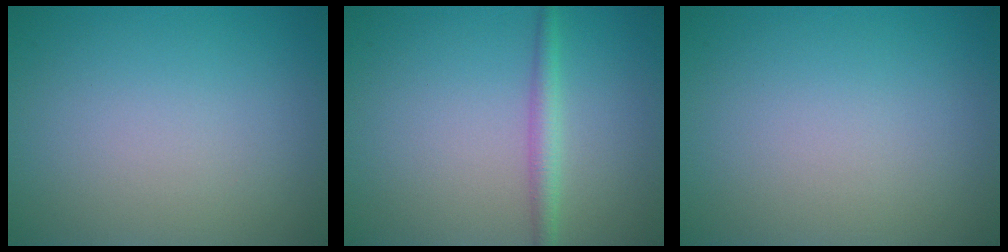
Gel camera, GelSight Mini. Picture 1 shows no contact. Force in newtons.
{"total": 2.0, "press": 2.0, "slide": 0.1}
{"total": 0.0}